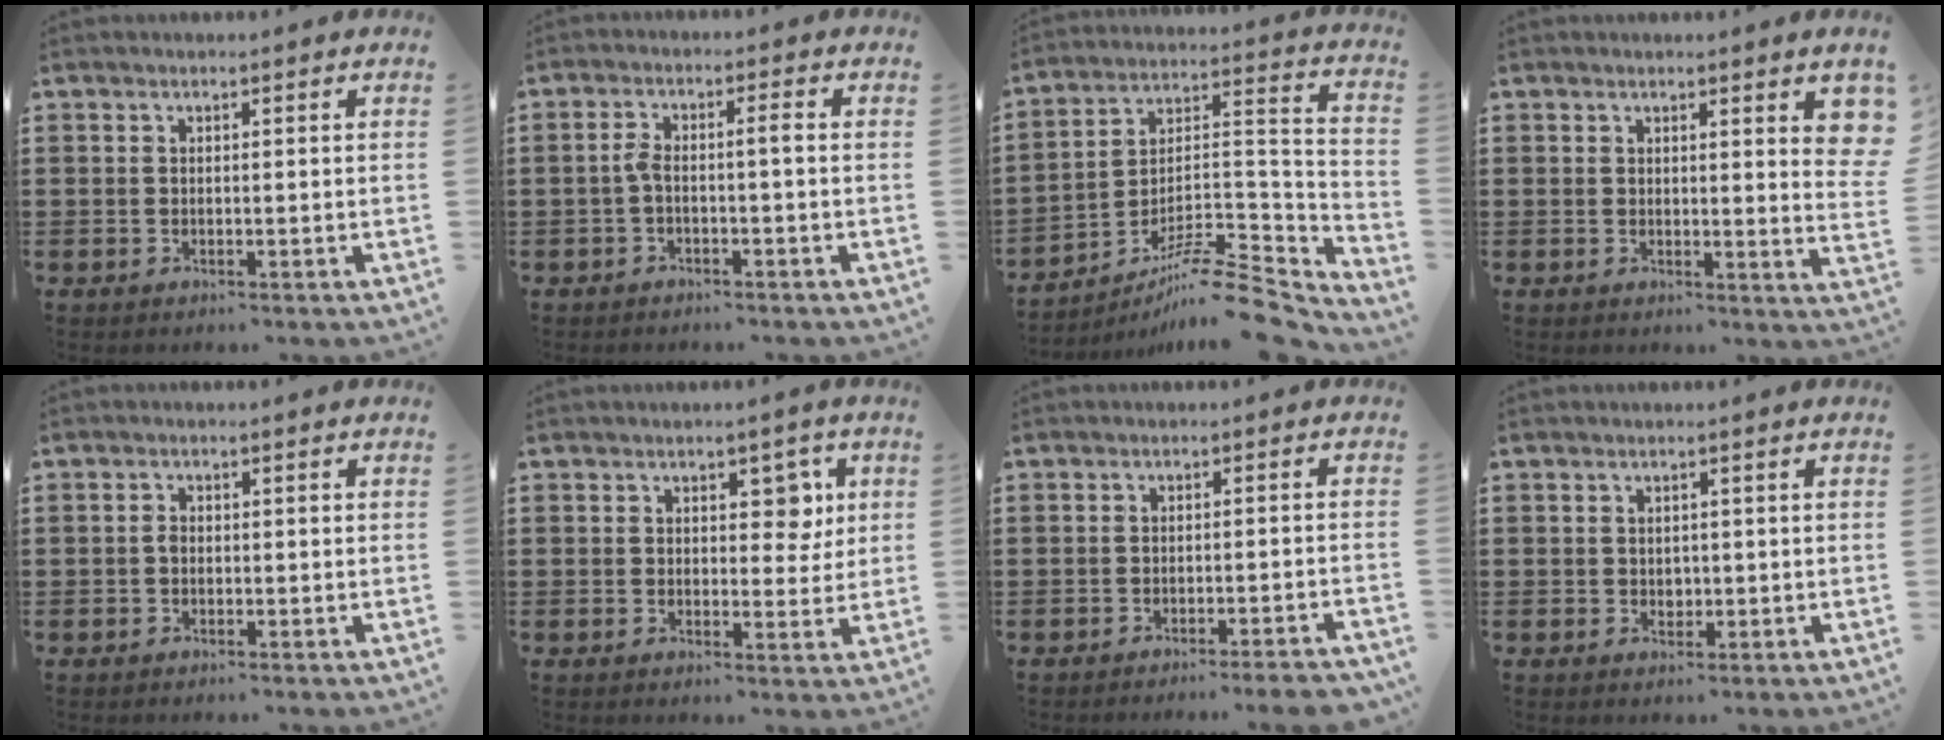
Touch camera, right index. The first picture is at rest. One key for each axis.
{"total": 2.9, "fx": -0.7, "fy": 0.5, "fz": 2.8, "tx": -0.060, "ty": 0.002, "tz": -0.018}
{"total": 9.8, "fx": -8.2, "fy": 1.6, "fz": 5.1, "tx": -0.075, "ty": 0.016, "tz": -0.161}
{"total": 2.8, "fx": 1.7, "fy": 0.3, "fz": 2.2, "tx": -0.032, "ty": -0.005, "tz": 0.027}
{"total": 1.2, "fx": -0.3, "fy": 0.7, "fz": 1.0, "tx": -0.021, "ty": 0.002, "tz": -0.006}
{"total": 4.7, "fx": 1.8, "fy": 2.9, "fz": 3.3, "tx": -0.040, "ty": 0.000, "tz": 0.022}
{"total": 2.6, "fx": -2.4, "fy": -0.3, "fz": 1.1, "tx": -0.019, "ty": -0.002, "tz": -0.048}
{"total": 1.3, "fx": 0.1, "fy": 1.2, "fz": 0.6, "tx": -0.014, "ty": 0.006, "tz": 0.002}